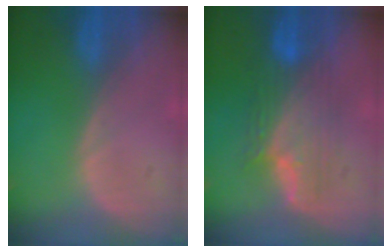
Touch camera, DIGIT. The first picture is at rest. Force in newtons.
{"total": 7.6, "press": 7.4, "slide": 1.5}